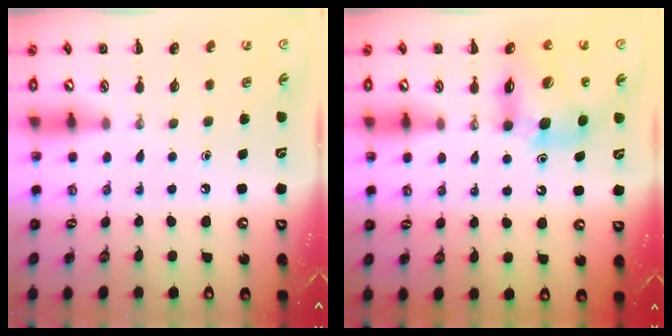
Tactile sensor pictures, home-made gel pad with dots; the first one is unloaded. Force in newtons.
{"total": 13.3, "press": 12.8, "slide": 3.6}